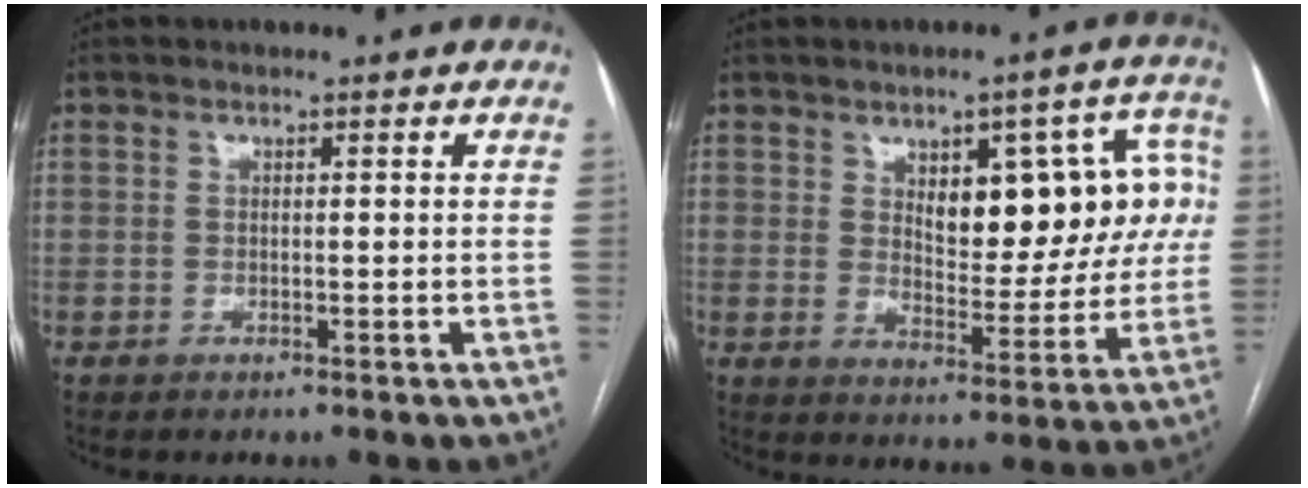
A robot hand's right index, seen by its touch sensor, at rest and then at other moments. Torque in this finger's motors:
{"motor_torque": [0.88, 0.62, 0.43, 0.08]}